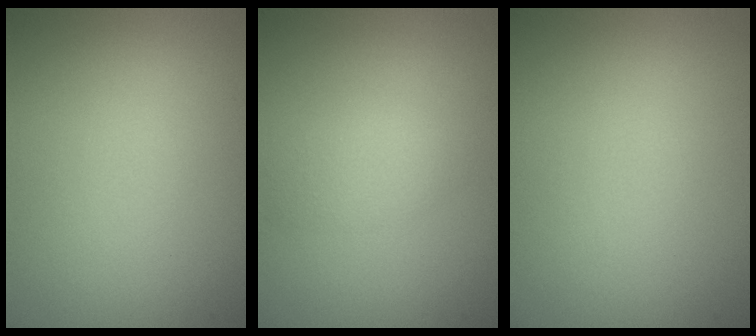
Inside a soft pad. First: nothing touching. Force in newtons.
{"total": 1.8, "press": 1.8, "slide": 0.1}
{"total": 0.0}